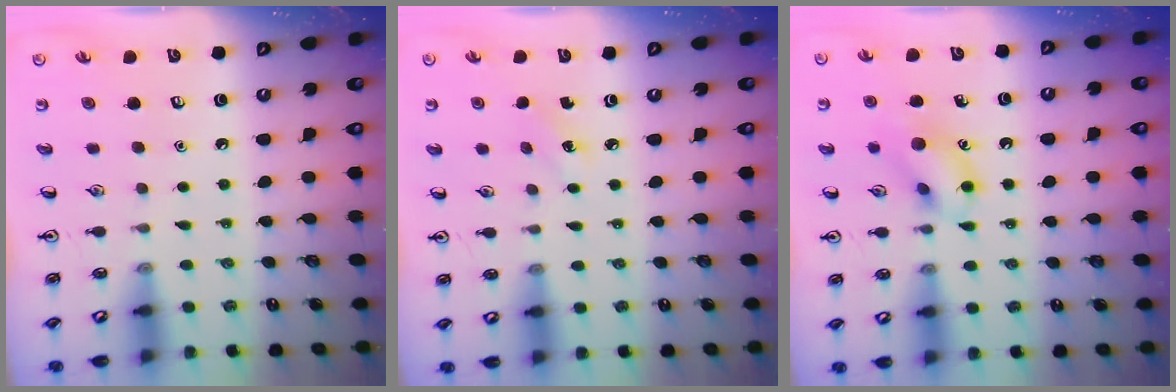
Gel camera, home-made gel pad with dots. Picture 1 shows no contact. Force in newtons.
{"total": 2.4, "press": 2.3, "slide": 0.9}
{"total": 11.3, "press": 11.2, "slide": 1.2}